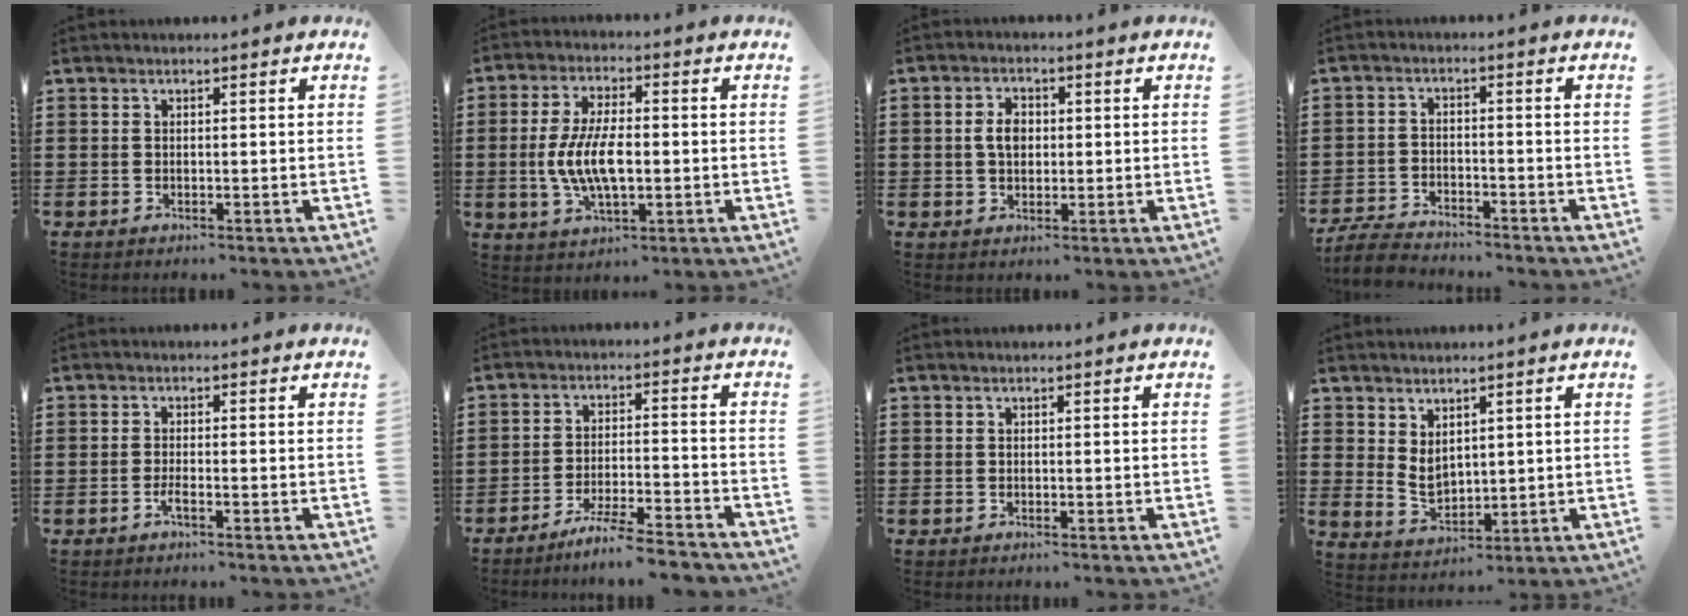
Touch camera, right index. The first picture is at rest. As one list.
[{"total": 8.9, "force": [-1.0, 4.0, 7.8], "torque": [-0.173, -0.002, -0.023]}, {"total": 3.6, "force": [0.3, 2.4, 2.7], "torque": [-0.059, 0.011, 0.003]}, {"total": 4.6, "force": [-4.4, 0.7, 0.9], "torque": [-0.036, -0.001, -0.095]}, {"total": 1.6, "force": [-0.9, 0.1, 1.4], "torque": [-0.032, -0.005, -0.018]}, {"total": 6.1, "force": [-5.6, -0.3, 2.6], "torque": [-0.047, -0.010, -0.105]}, {"total": 0.0}, {"total": 3.9, "force": [2.2, 2.6, 2.0], "torque": [-0.040, -0.002, 0.040]}]